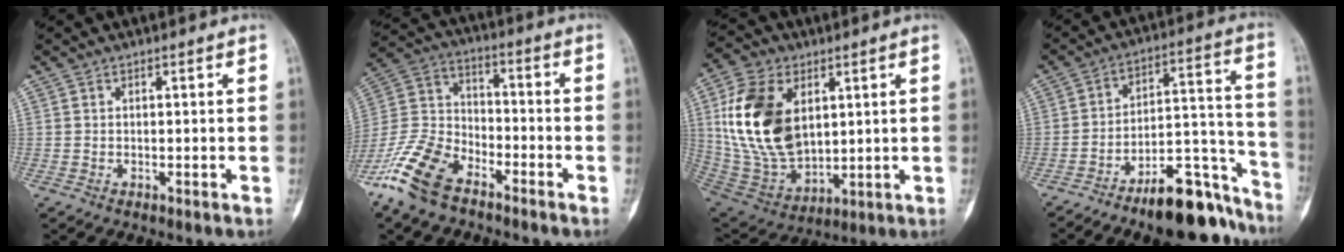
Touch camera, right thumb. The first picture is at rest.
{"total": 14.5, "force": [-9.9, 7.3, 7.8], "torque": [-0.163, 0.046, -0.201]}
{"total": 20.0, "force": [4.6, 12.5, 14.9], "torque": [-0.276, -0.020, 0.100]}
{"total": 17.1, "force": [-12.8, 6.1, 9.5], "torque": [-0.091, 0.122, -0.198]}